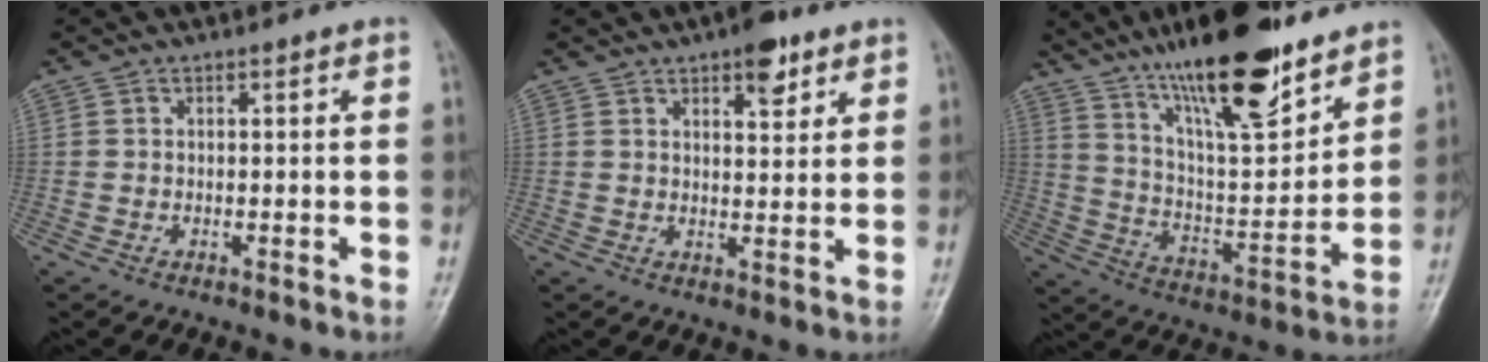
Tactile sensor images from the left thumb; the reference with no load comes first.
{"total": 6.2, "force": [3.8, 2.6, 4.2], "torque": [-0.039, -0.017, 0.048]}
{"total": 22.7, "force": [15.8, 6.2, 15.0], "torque": [-0.220, -0.070, 0.271]}